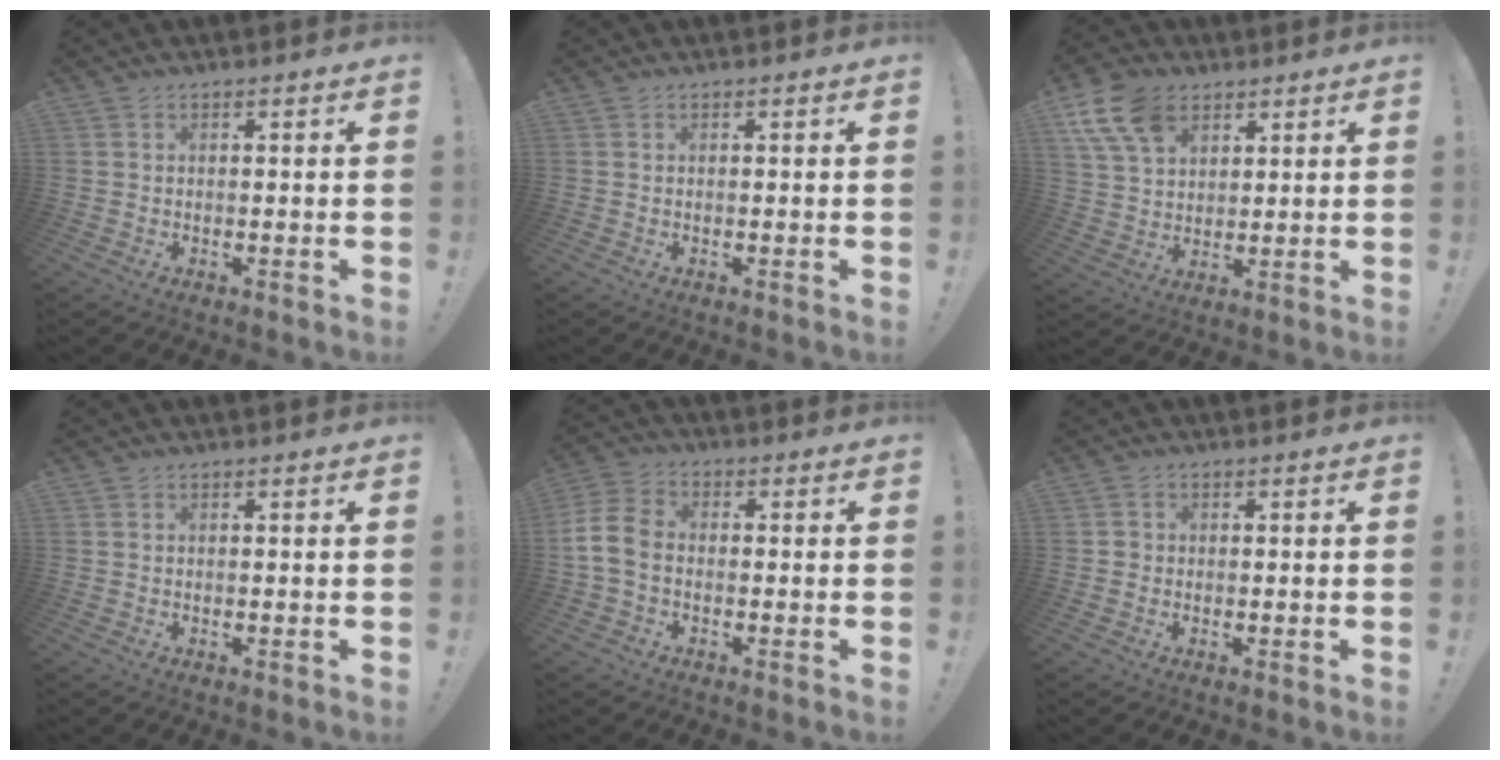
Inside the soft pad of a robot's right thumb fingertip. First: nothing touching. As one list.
[{"total": 0.0}, {"total": 12.5, "force": [6.6, 8.1, 6.9], "torque": [-0.133, -0.016, 0.129]}, {"total": 0.0}, {"total": 8.5, "force": [-1.6, 5.9, 5.9], "torque": [-0.126, 0.018, -0.024]}, {"total": 1.1, "force": [-0.2, 1.0, 0.5], "torque": [-0.007, 0.004, -0.005]}]